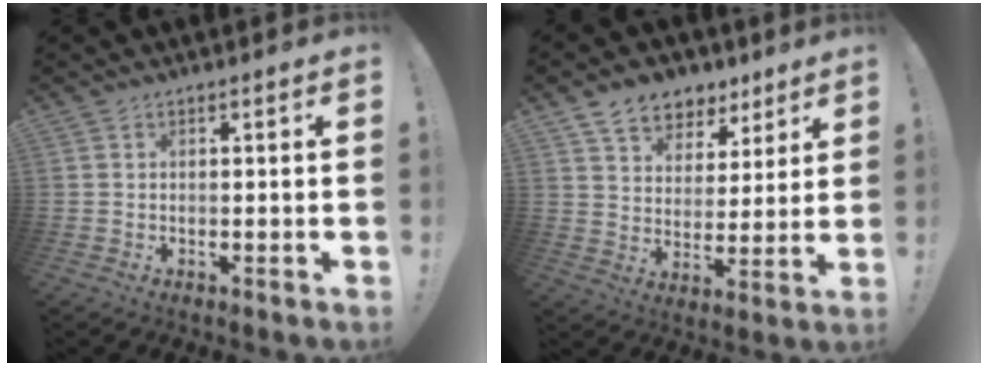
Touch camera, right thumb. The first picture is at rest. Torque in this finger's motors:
{"motor_torque": [0.77, 2.00, 0.64, 0.50, 0.00]}